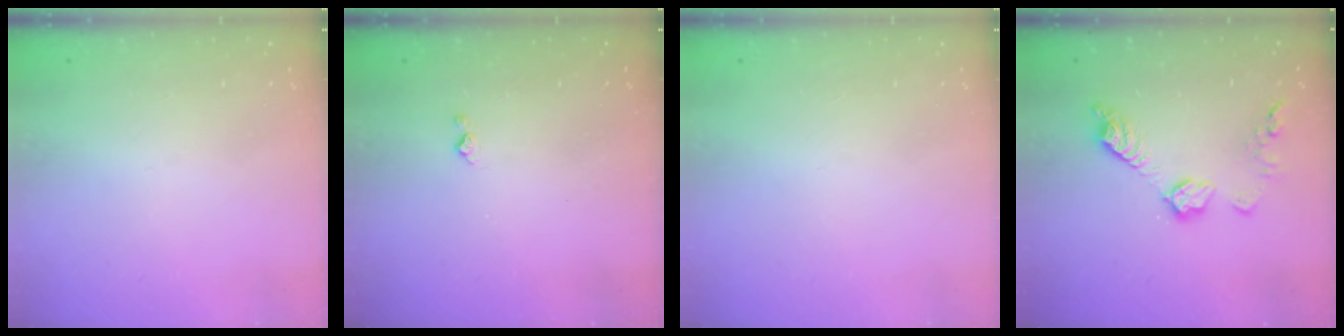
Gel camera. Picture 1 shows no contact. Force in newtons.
{"total": 2.9, "press": 2.9, "slide": 0.5}
{"total": 0.0}
{"total": 10.5, "press": 10.5, "slide": 0.5}